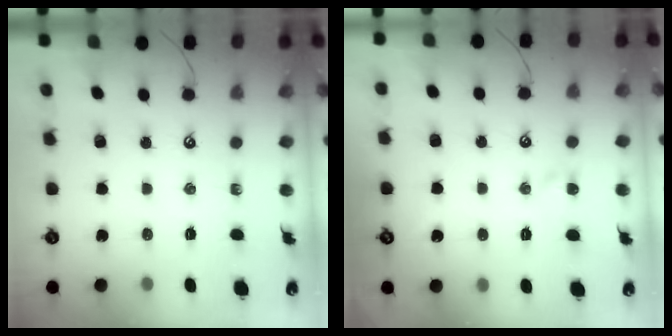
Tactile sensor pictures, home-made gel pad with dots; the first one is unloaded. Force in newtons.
{"total": 1.8, "press": 1.8, "slide": 0.1}